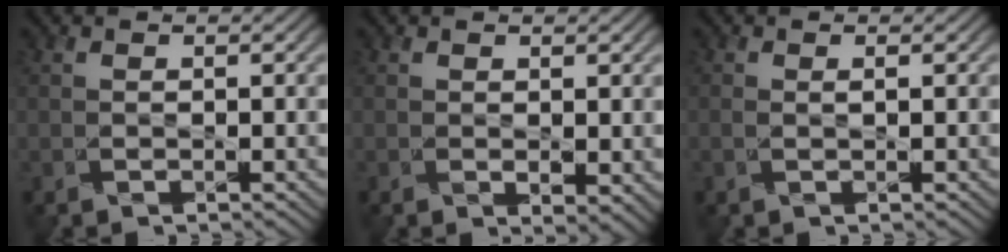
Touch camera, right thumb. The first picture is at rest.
{"total": 1.5, "force": [0.5, 0.7, 1.2], "torque": [-0.024, -0.009, 0.014]}
{"total": 0.7, "force": [0.3, 0.1, 0.7], "torque": [-0.012, 0.003, 0.004]}